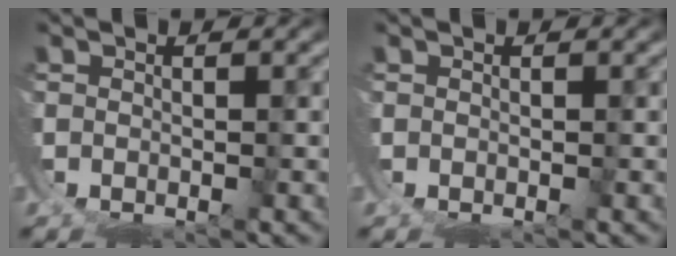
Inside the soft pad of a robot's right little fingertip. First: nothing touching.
{"total": 0.0}